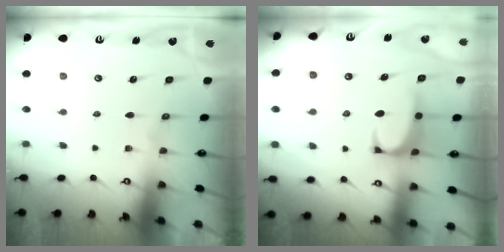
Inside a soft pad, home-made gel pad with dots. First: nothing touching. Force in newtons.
{"total": 0.8, "press": 0.6, "slide": 0.6}